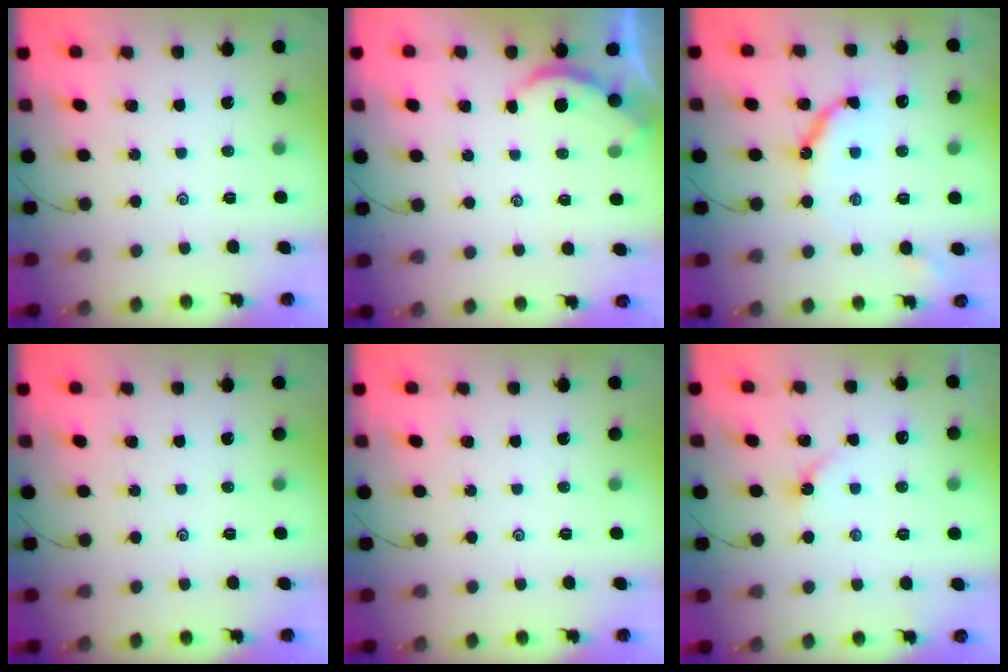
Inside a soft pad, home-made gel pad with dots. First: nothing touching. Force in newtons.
{"total": 2.0, "press": 2.0, "slide": 0.2}
{"total": 9.6, "press": 9.5, "slide": 0.9}
{"total": 0.0}
{"total": 0.0}
{"total": 2.6, "press": 2.6, "slide": 0.4}